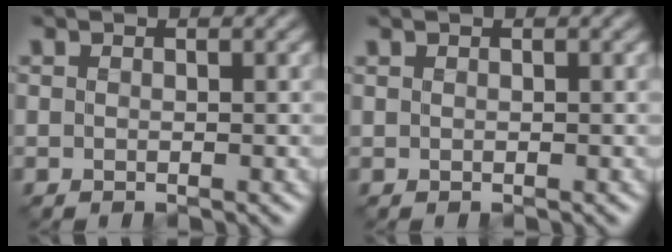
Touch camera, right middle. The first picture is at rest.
{"total": 0.0}